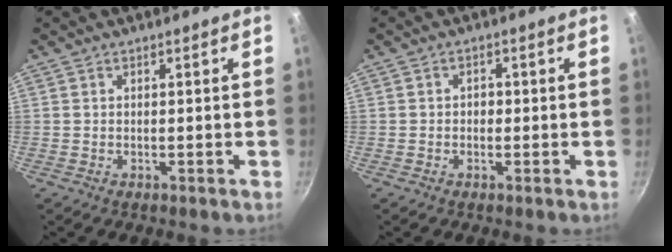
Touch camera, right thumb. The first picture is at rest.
{"total": 1.4, "force": [-0.3, 1.2, 0.7], "torque": [-0.008, 0.006, -0.007]}